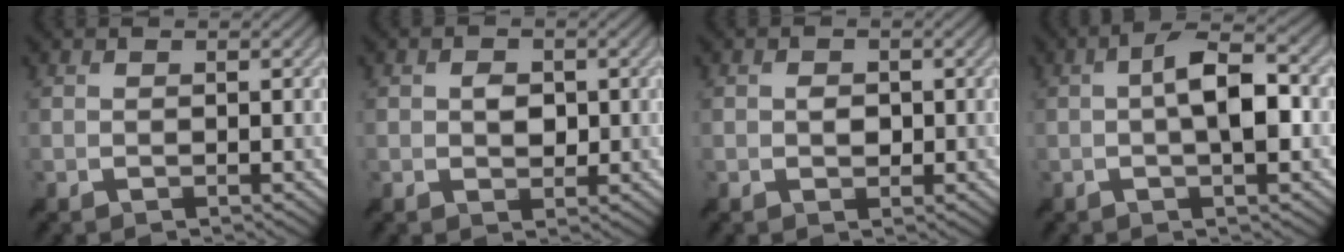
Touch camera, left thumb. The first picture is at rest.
{"total": 2.3, "force": [0.3, 1.6, 1.5], "torque": [-0.028, -0.001, 0.003]}
{"total": 1.4, "force": [0.0, 1.1, 0.9], "torque": [-0.018, -0.002, -0.003]}
{"total": 7.5, "force": [-0.3, 2.1, 7.2], "torque": [-0.120, 0.021, -0.017]}